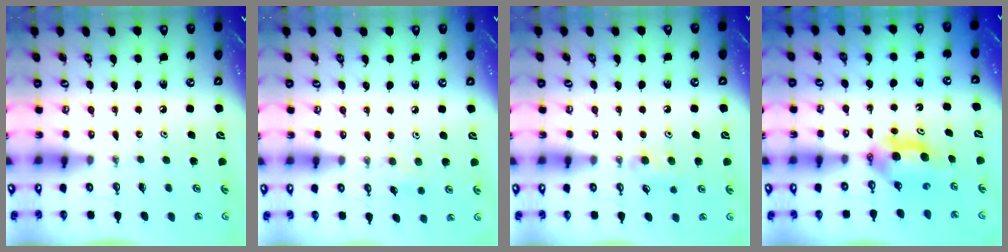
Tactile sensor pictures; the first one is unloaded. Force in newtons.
{"total": 8.1, "press": 7.2, "slide": 3.7}
{"total": 7.5, "press": 7.4, "slide": 1.4}
{"total": 7.1, "press": 5.1, "slide": 5.0}